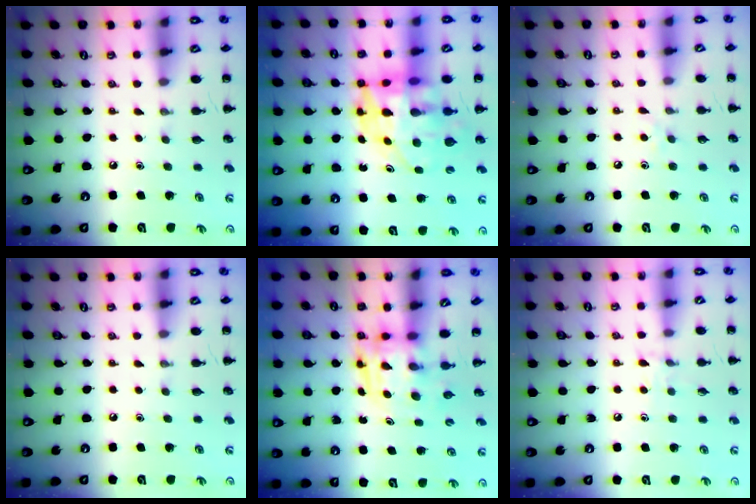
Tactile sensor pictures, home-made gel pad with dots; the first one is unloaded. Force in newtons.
{"total": 13.6, "press": 13.0, "slide": 4.0}
{"total": 3.7, "press": 3.5, "slide": 1.3}
{"total": 0.0}
{"total": 3.9, "press": 3.9, "slide": 0.7}
{"total": 6.8, "press": 6.6, "slide": 1.8}